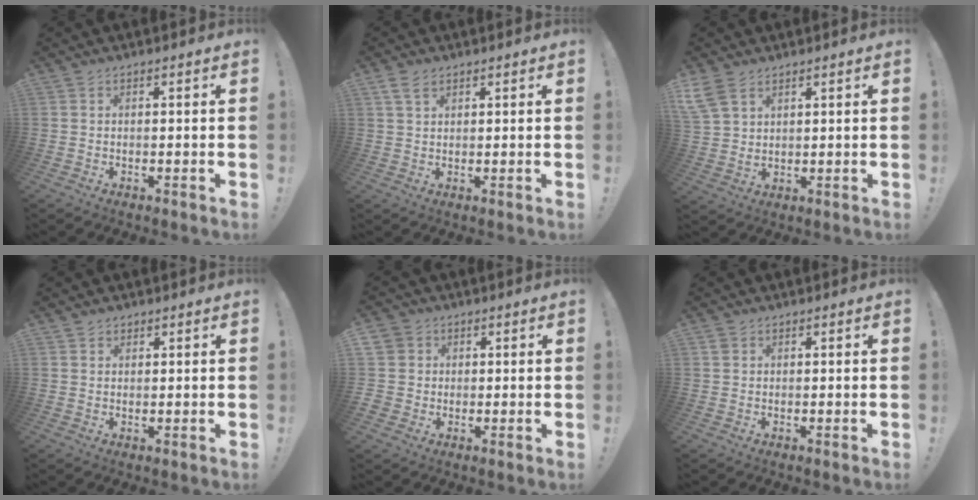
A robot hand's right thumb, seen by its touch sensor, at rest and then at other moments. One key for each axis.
{"total": 3.8, "fx": 2.3, "fy": 2.1, "fz": 2.2, "tx": -0.033, "ty": -0.006, "tz": 0.043}
{"total": 6.7, "fx": 4.7, "fy": 3.6, "fz": 3.3, "tx": -0.075, "ty": -0.016, "tz": 0.093}
{"total": 1.6, "fx": 1.2, "fy": 1.1, "fz": 0.2, "tx": -0.004, "ty": -0.003, "tz": 0.023}
{"total": 5.0, "fx": 0.9, "fy": 4.8, "fz": 1.0, "tx": -0.025, "ty": -0.004, "tz": 0.019}
{"total": 1.4, "fx": 0.8, "fy": 1.0, "fz": 0.5, "tx": -0.017, "ty": 0.006, "tz": 0.017}